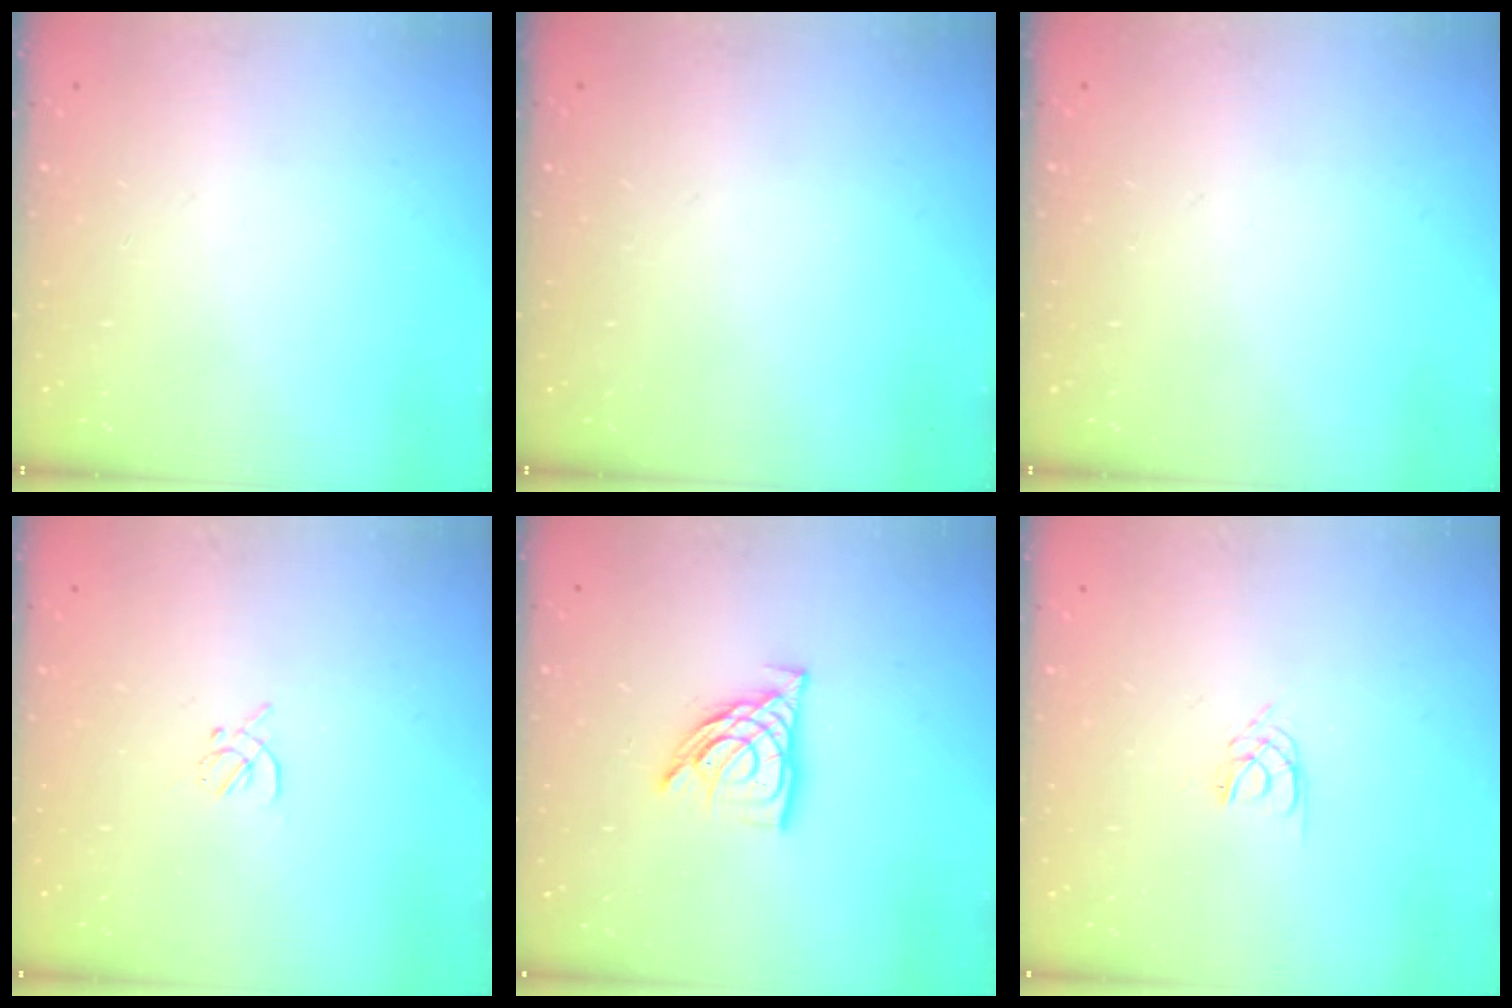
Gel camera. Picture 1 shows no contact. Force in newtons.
{"total": 0.0}
{"total": 0.0}
{"total": 1.4, "press": 1.3, "slide": 0.5}
{"total": 10.7, "press": 10.6, "slide": 1.2}
{"total": 2.4, "press": 2.4, "slide": 0.3}